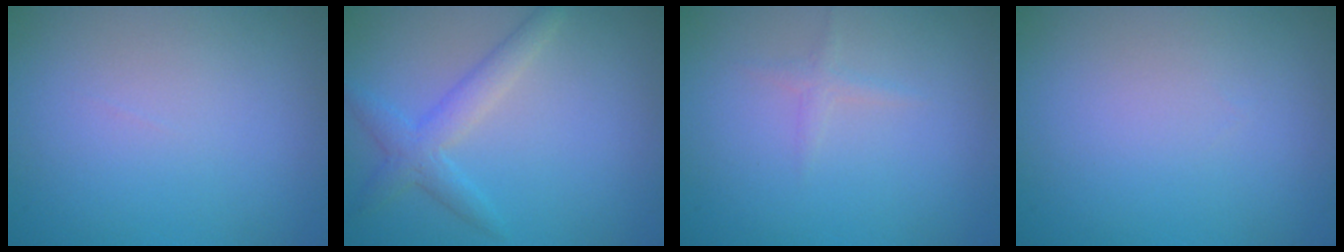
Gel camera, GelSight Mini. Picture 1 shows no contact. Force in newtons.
{"total": 2.8, "press": 2.8, "slide": 0.0}
{"total": 0.8, "press": 0.8, "slide": 0.1}
{"total": 0.0}